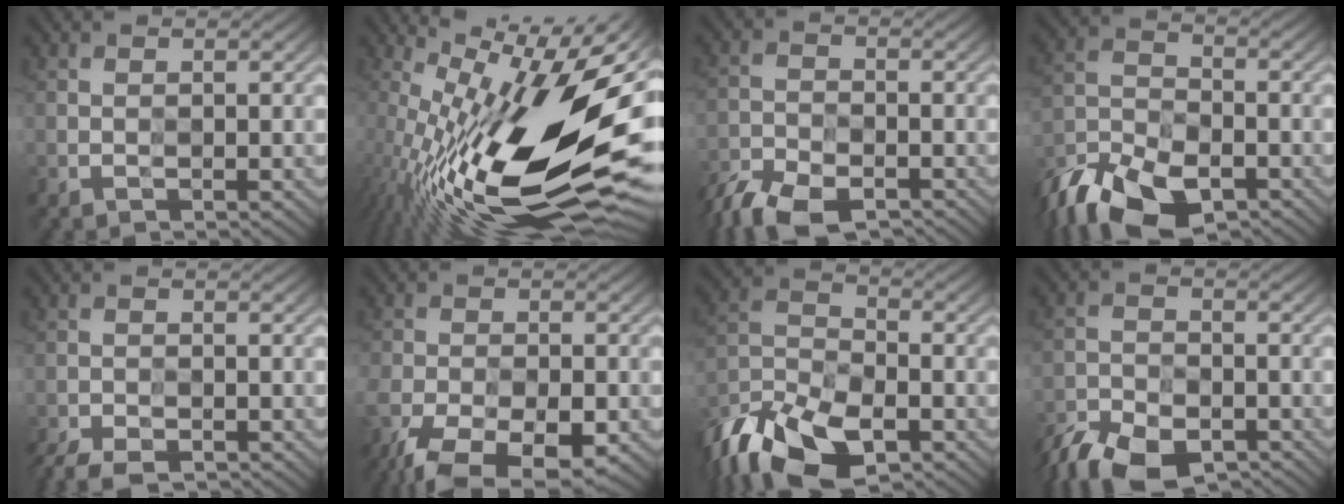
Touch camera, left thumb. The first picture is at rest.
{"total": 18.7, "force": [-1.5, 6.2, 17.6], "torque": [-0.279, -0.012, -0.027]}
{"total": 7.4, "force": [-6.3, 2.4, 3.1], "torque": [-0.065, -0.014, -0.125]}
{"total": 11.7, "force": [-8.9, 4.9, 5.8], "torque": [-0.129, -0.013, -0.184]}
{"total": 4.6, "force": [-4.1, 1.2, 1.8], "torque": [-0.034, -0.014, -0.076]}
{"total": 12.0, "force": [-8.6, 4.9, 6.7], "torque": [-0.132, -0.046, -0.140]}
{"total": 13.3, "force": [-9.5, 5.7, 7.4], "torque": [-0.172, -0.017, -0.189]}
{"total": 8.2, "force": [-7.0, 2.9, 3.2], "torque": [-0.070, -0.015, -0.137]}